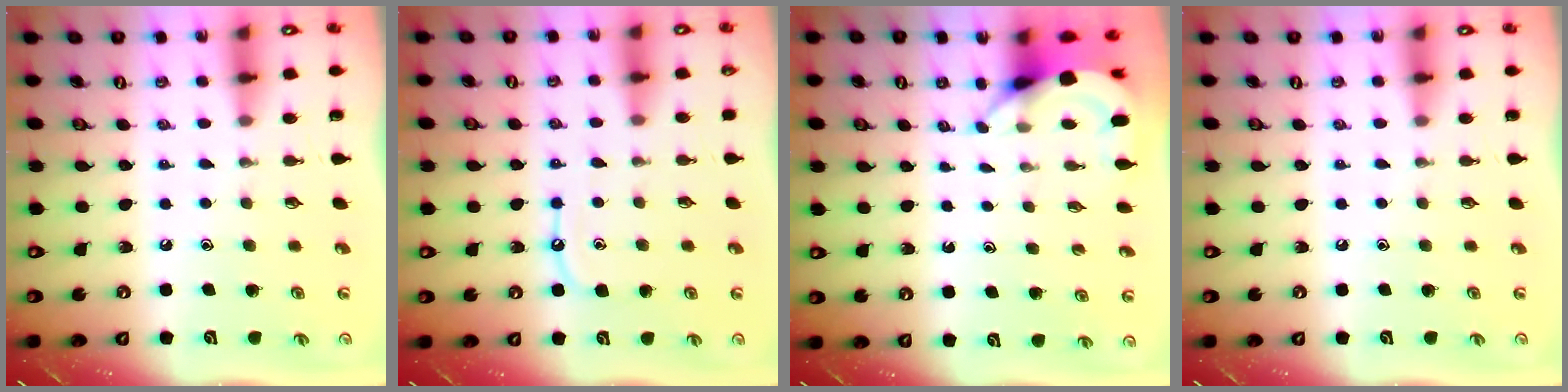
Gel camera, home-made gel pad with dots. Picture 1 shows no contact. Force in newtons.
{"total": 7.5, "press": 7.5, "slide": 0.7}
{"total": 3.8, "press": 3.8, "slide": 0.3}
{"total": 0.0}